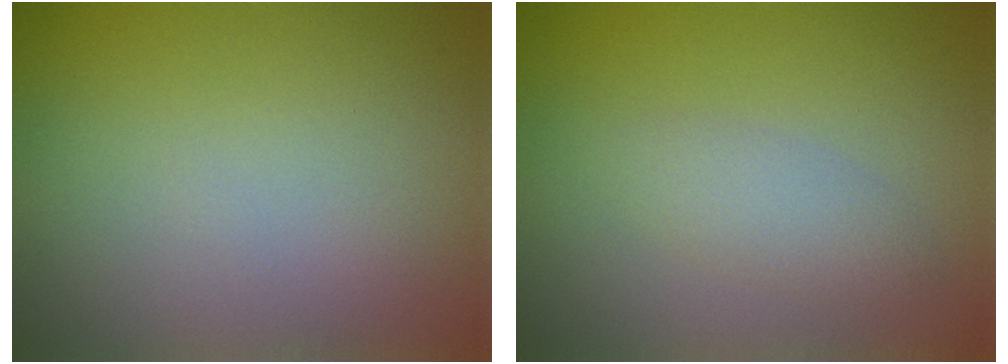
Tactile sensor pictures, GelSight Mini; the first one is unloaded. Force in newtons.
{"total": 1.8, "press": 1.8, "slide": 0.1}